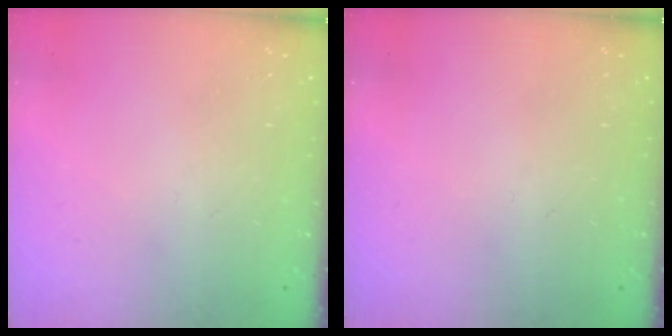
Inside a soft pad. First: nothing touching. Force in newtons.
{"total": 0.0}